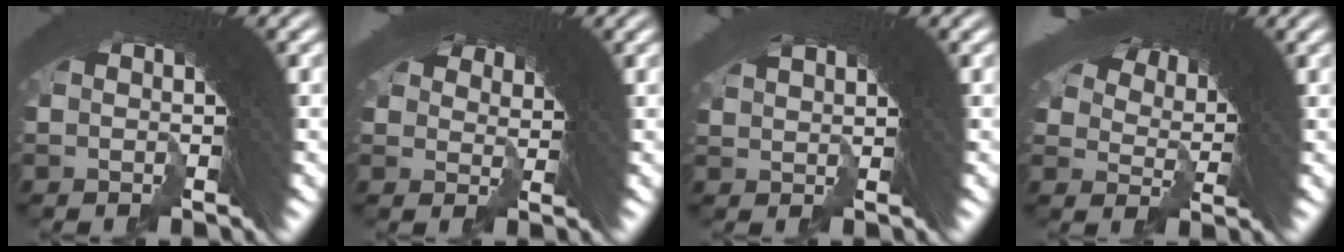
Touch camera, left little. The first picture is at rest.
{"total": 2.3, "force": [0.4, 2.3, 0.0], "torque": [0.009, -0.029, 0.017]}
{"total": 1.1, "force": [0.9, -0.2, 0.6], "torque": [0.006, 0.001, 0.021]}
{"total": 4.2, "force": [3.1, 1.8, 2.1], "torque": [-0.038, -0.006, 0.060]}